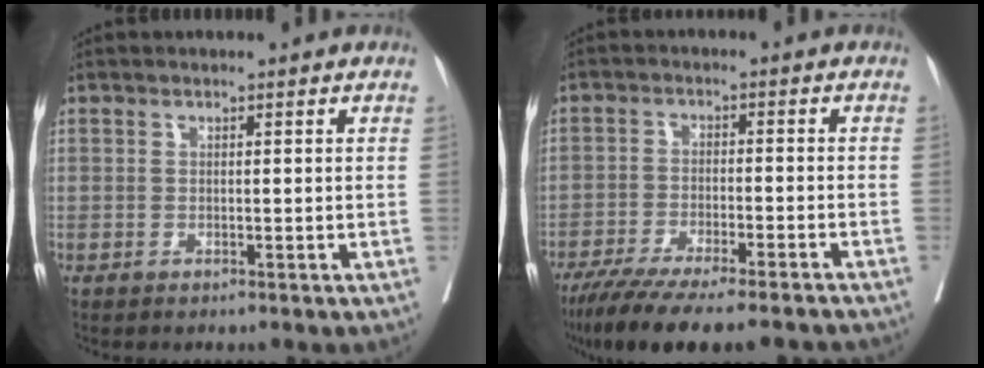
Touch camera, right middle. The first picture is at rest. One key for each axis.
{"total": 16.7, "fx": -14.3, "fy": 1.7, "fz": 8.5, "tx": -0.119, "ty": -0.031, "tz": -0.211}